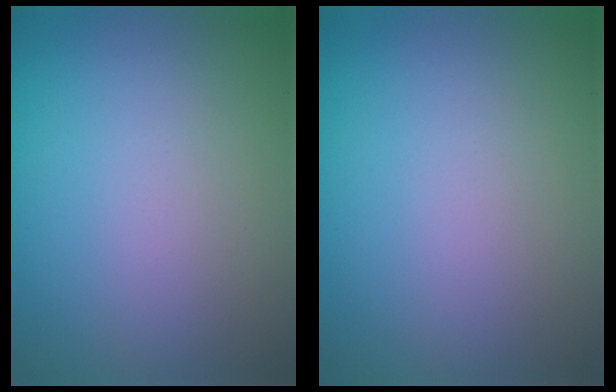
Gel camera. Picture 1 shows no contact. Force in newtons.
{"total": 0.0}